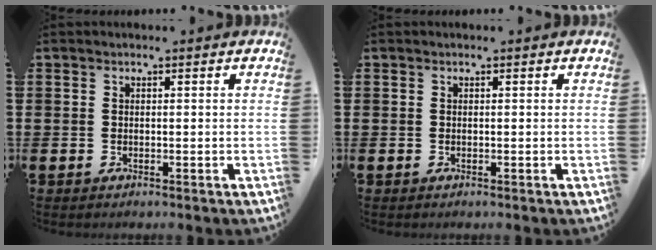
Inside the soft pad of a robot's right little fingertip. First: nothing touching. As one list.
[{"total": 0.0}]